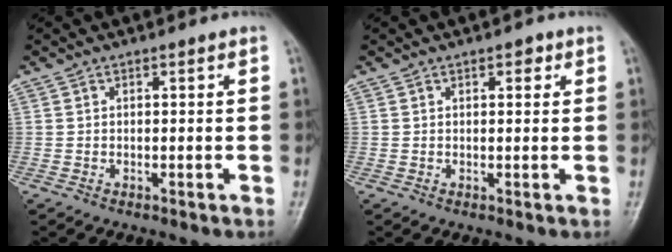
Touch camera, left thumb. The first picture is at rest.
{"total": 1.8, "force": [1.0, 0.9, 1.3], "torque": [-0.010, -0.001, 0.011]}